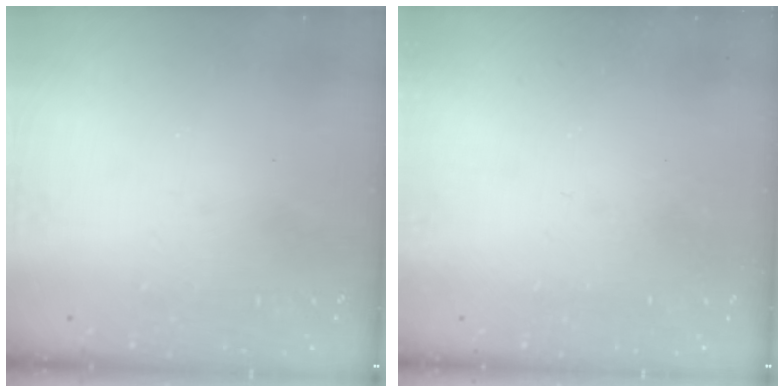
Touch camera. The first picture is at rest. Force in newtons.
{"total": 0.0}